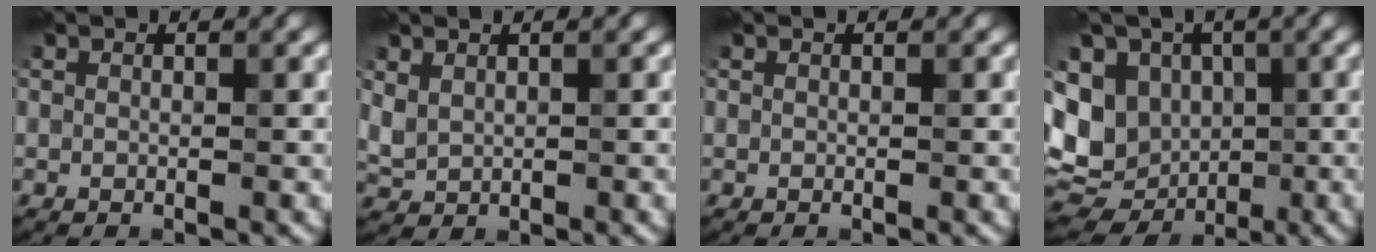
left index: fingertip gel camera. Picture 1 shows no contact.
{"total": 1.7, "force": [0.8, 1.1, 0.9], "torque": [-0.023, -0.002, 0.024]}
{"total": 0.0}
{"total": 12.4, "force": [-1.0, 10.3, 6.9], "torque": [-0.134, 0.004, -0.032]}